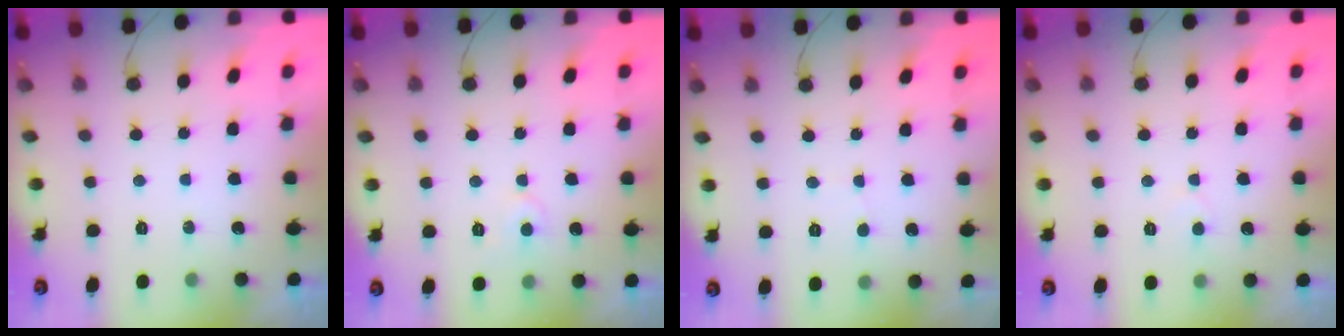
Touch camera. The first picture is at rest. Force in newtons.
{"total": 4.1, "press": 4.1, "slide": 0.6}
{"total": 0.7, "press": 0.7, "slide": 0.0}
{"total": 4.1, "press": 4.0, "slide": 0.4}